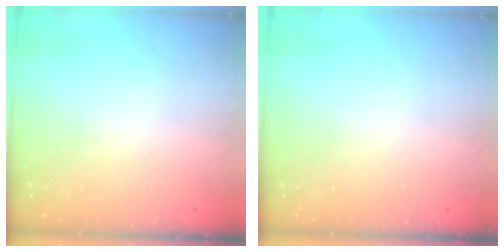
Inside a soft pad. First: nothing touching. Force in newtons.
{"total": 0.0}